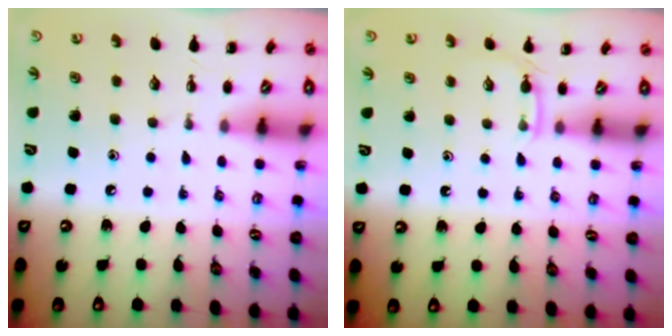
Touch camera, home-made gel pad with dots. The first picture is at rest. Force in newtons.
{"total": 4.1, "press": 3.9, "slide": 1.2}